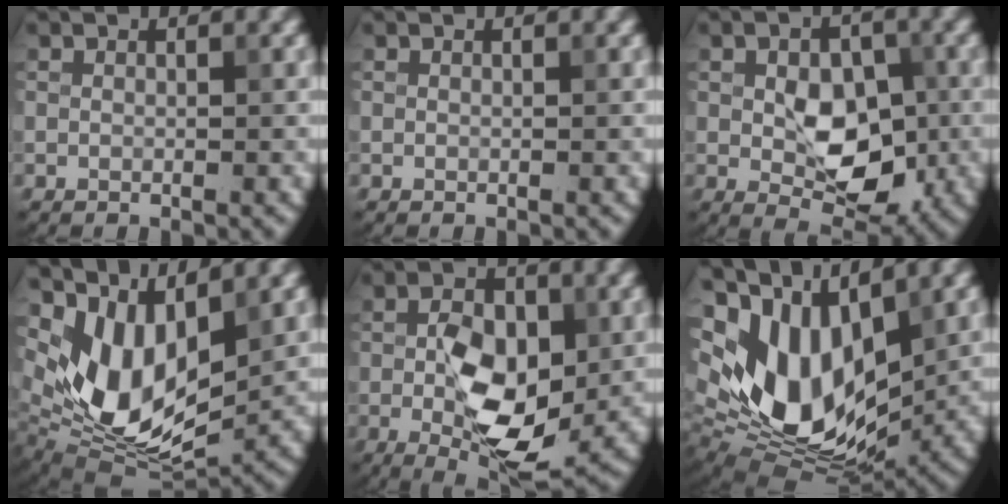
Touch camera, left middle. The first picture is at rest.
{"total": 0.0}
{"total": 6.7, "force": [-0.4, 4.1, 5.3], "torque": [-0.084, -0.007, -0.005]}
{"total": 9.4, "force": [2.6, 5.6, 7.1], "torque": [-0.143, -0.021, 0.056]}
{"total": 9.1, "force": [-1.6, 4.5, 7.8], "torque": [-0.125, 0.001, -0.031]}
{"total": 12.0, "force": [2.5, 7.6, 8.9], "torque": [-0.181, -0.009, 0.040]}